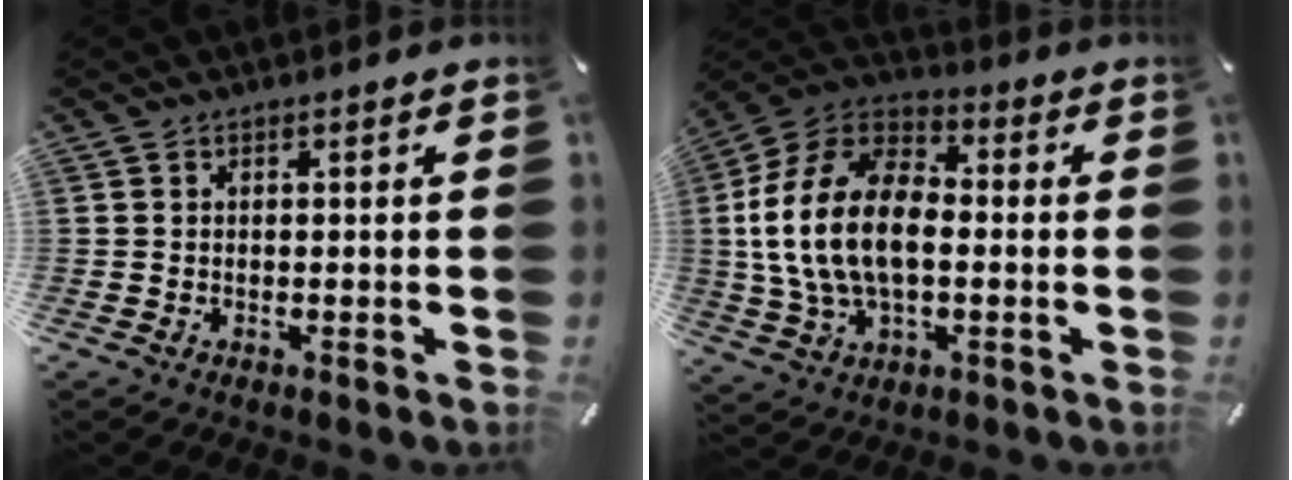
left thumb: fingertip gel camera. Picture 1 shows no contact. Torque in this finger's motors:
{"motor_torque": [0.75, 2.20, 1.64, -1.13, 0.67]}